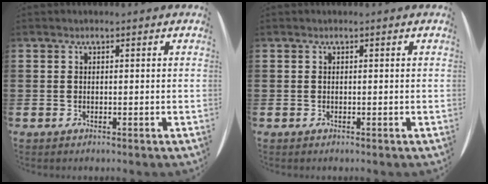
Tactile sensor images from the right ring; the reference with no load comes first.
{"total": 0.0}